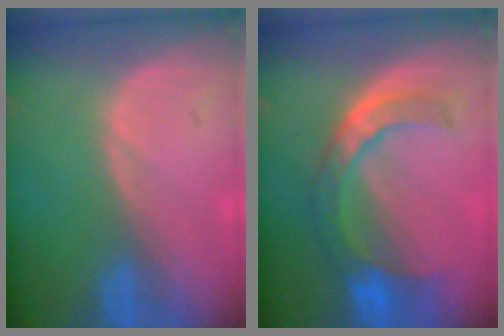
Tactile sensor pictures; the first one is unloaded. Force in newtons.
{"total": 7.5, "press": 7.2, "slide": 1.8}